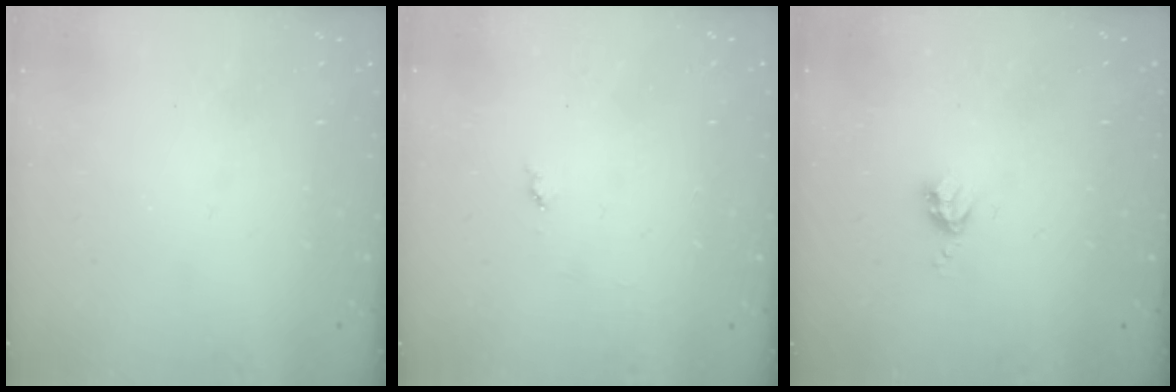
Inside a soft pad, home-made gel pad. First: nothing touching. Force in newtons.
{"total": 3.9, "press": 3.9, "slide": 0.4}
{"total": 3.8, "press": 3.8, "slide": 0.5}